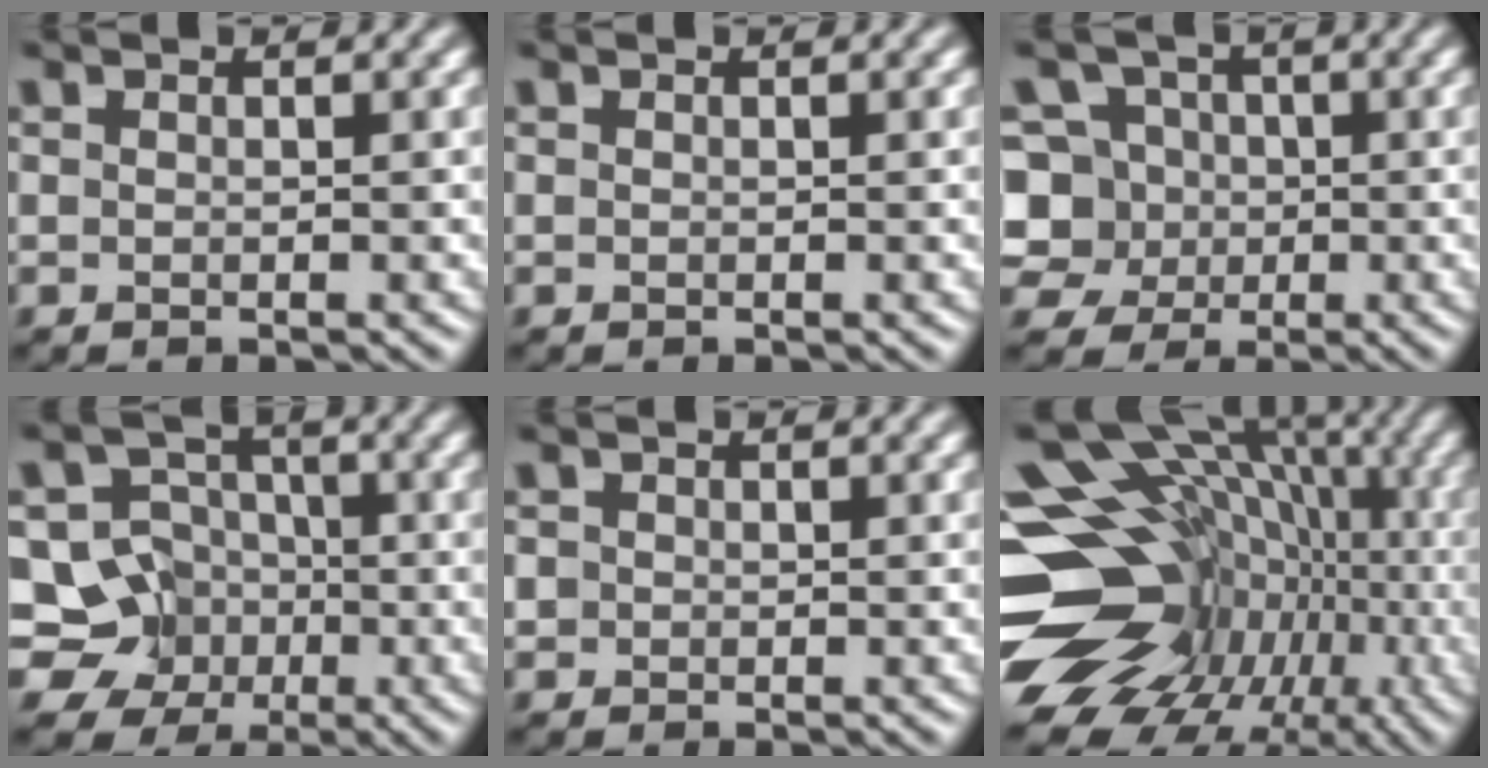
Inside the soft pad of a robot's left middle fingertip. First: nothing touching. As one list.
[{"total": 0.0}, {"total": 7.0, "force": [-0.3, 6.4, 2.8], "torque": [-0.046, 0.037, -0.054]}, {"total": 8.7, "force": [-3.2, 7.8, 2.2], "torque": [-0.029, 0.021, -0.092]}, {"total": 0.8, "force": [-0.3, 0.7, 0.0], "torque": [0.007, -0.004, -0.009]}, {"total": 20.1, "force": [-3.5, 15.0, 12.9], "torque": [-0.175, 0.020, -0.066]}]